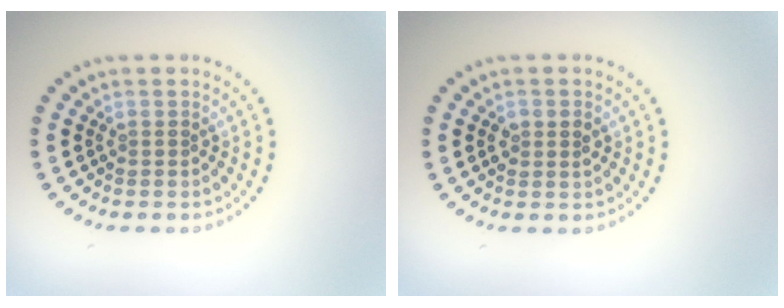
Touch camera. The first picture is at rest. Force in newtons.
{"total": 1.5, "press": 1.5, "slide": 0.3}